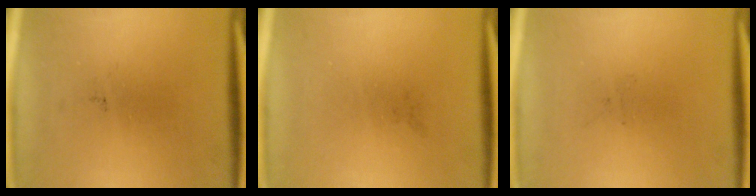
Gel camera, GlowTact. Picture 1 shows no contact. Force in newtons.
{"total": 0.0}
{"total": 0.0}